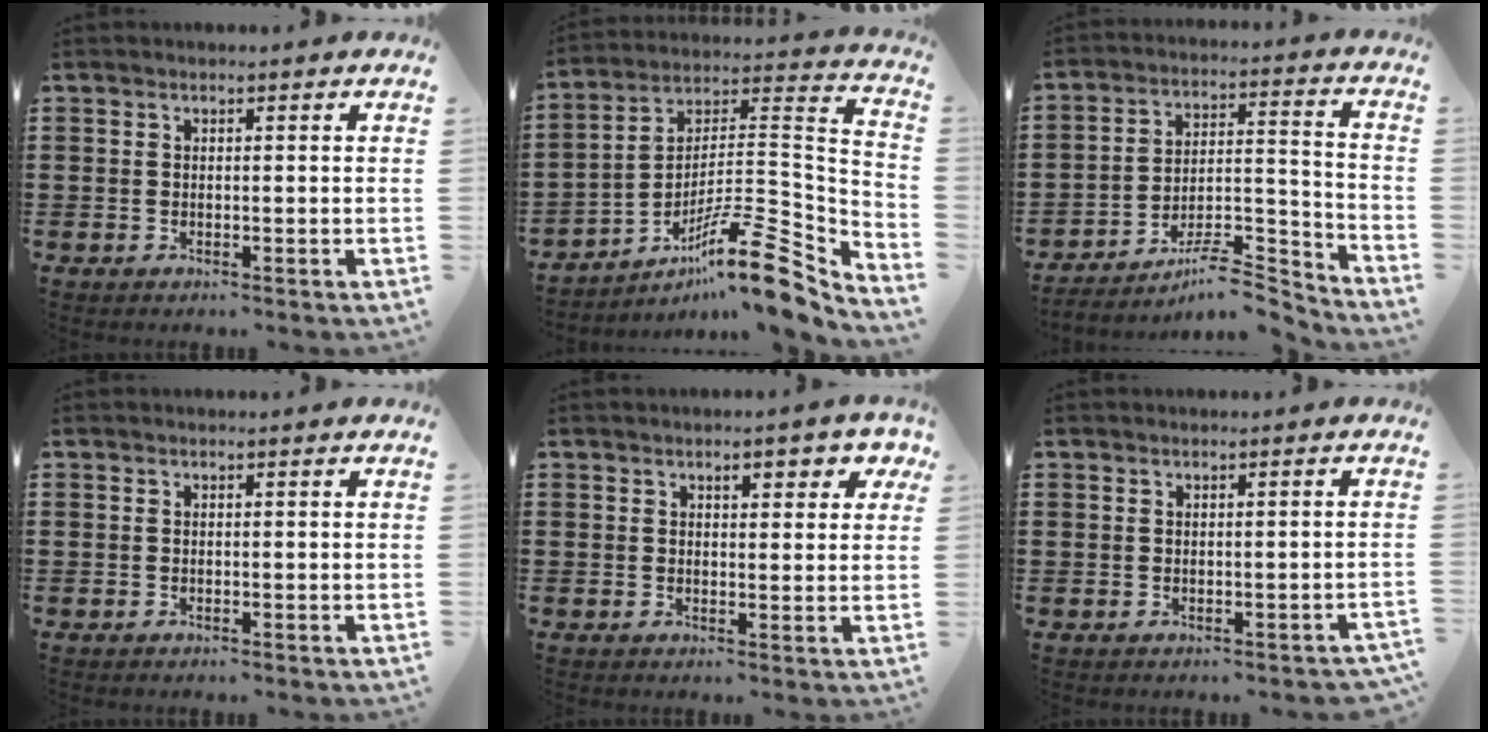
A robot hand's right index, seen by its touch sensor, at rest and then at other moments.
{"total": 14.3, "force": [-9.7, 2.7, 10.2], "torque": [-0.147, 0.021, -0.176]}
{"total": 8.2, "force": [-6.8, 2.0, 4.0], "torque": [-0.052, 0.014, -0.126]}
{"total": 0.0}
{"total": 3.5, "force": [2.0, 1.4, 2.4], "torque": [-0.030, 0.001, 0.028]}
{"total": 0.6, "force": [-0.3, 0.5, 0.0], "torque": [-0.002, 0.000, -0.007]}